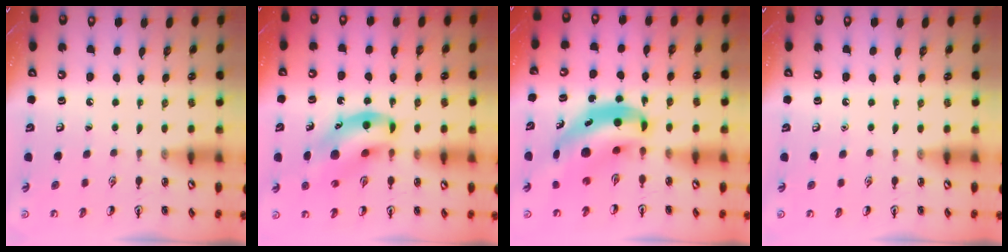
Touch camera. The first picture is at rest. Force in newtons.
{"total": 11.7, "press": 11.2, "slide": 3.2}
{"total": 8.0, "press": 7.6, "slide": 2.4}
{"total": 0.0}